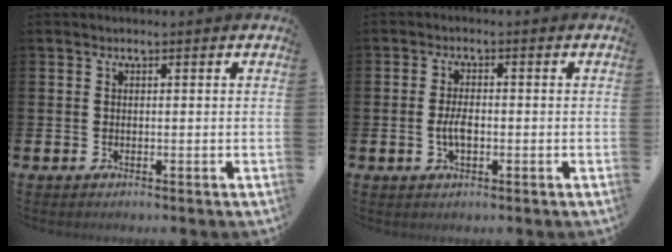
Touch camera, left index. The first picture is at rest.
{"total": 3.2, "force": [-0.4, 1.5, 2.8], "torque": [-0.058, -0.001, -0.011]}